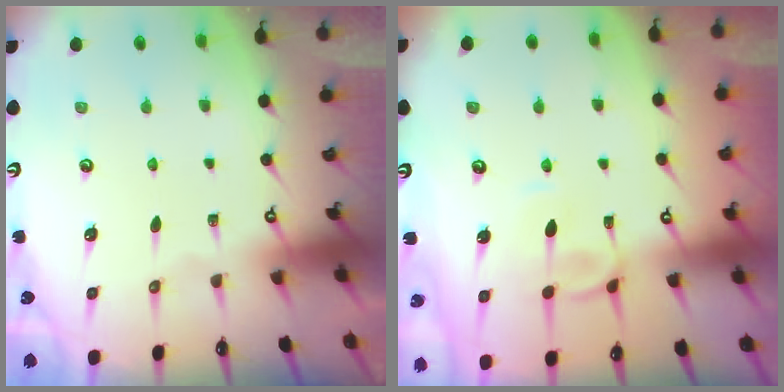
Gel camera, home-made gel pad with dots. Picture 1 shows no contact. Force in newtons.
{"total": 2.5, "press": 2.4, "slide": 0.8}